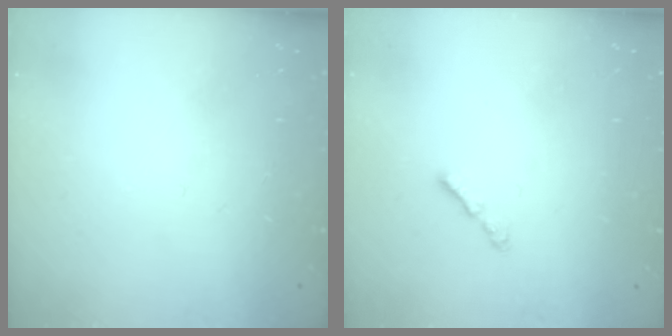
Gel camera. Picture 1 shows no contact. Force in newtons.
{"total": 1.6, "press": 1.5, "slide": 0.5}